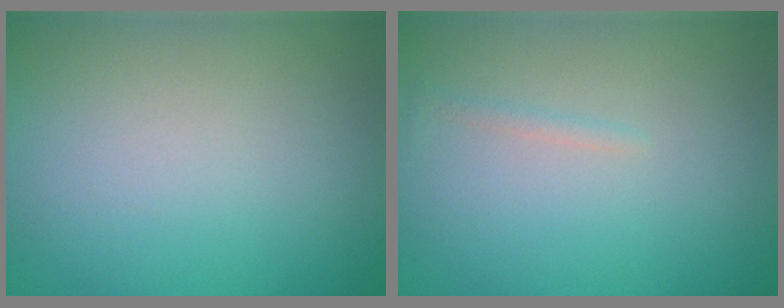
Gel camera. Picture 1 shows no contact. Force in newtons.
{"total": 0.6, "press": 0.6, "slide": 0.0}